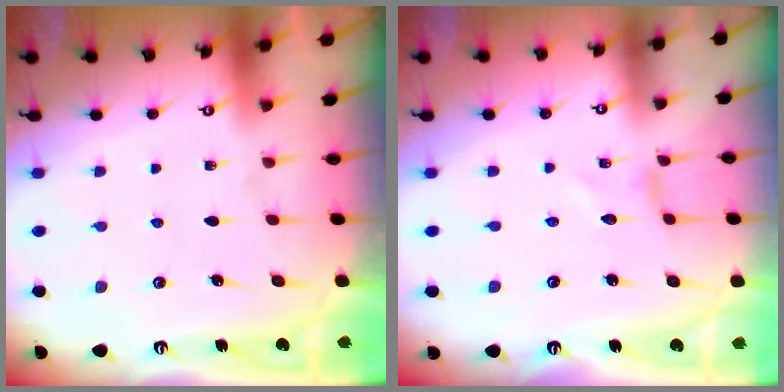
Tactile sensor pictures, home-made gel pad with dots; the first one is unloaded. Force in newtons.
{"total": 0.0}